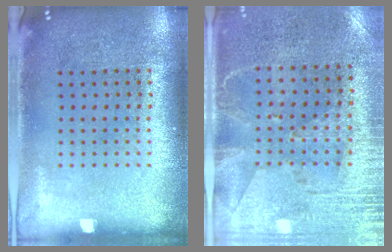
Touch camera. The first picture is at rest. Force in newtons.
{"total": 2.8, "press": 2.4, "slide": 1.5}